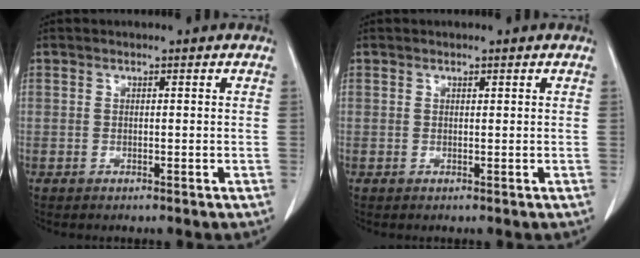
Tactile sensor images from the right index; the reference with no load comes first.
{"total": 0.0}